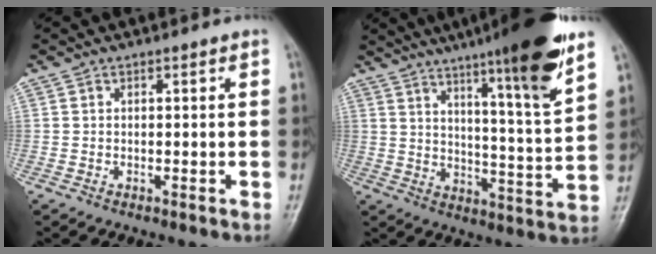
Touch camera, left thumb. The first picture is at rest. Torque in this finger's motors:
{"motor_torque": [2.89, 1.37, 1.60, -1.17, 0.52]}